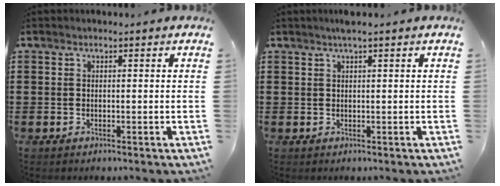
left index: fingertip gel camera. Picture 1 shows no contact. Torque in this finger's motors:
{"motor_torque": [0.67, -0.60, 0.23, 0.01]}